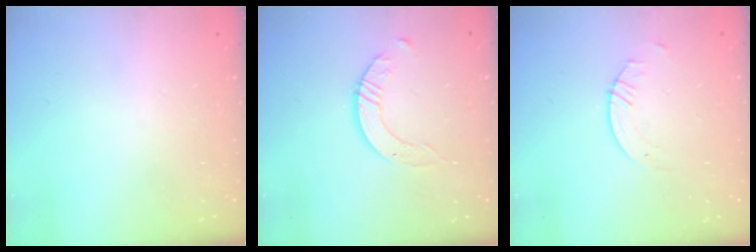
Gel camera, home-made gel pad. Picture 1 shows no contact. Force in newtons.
{"total": 3.2, "press": 3.1, "slide": 0.4}
{"total": 0.8, "press": 0.8, "slide": 0.2}